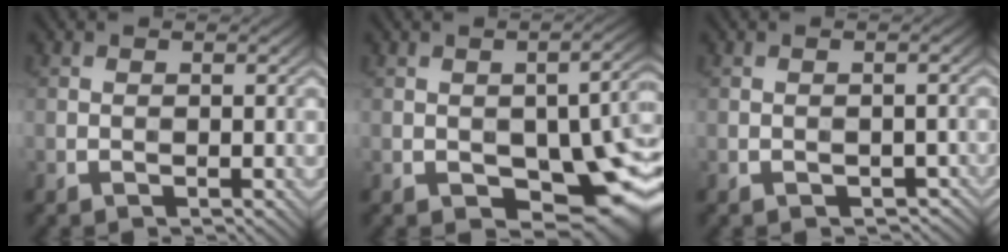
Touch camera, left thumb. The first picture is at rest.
{"total": 13.9, "force": [-4.1, 7.4, 11.0], "torque": [-0.138, -0.021, -0.047]}
{"total": 2.3, "force": [-1.3, 1.3, 1.3], "torque": [-0.019, -0.006, -0.011]}